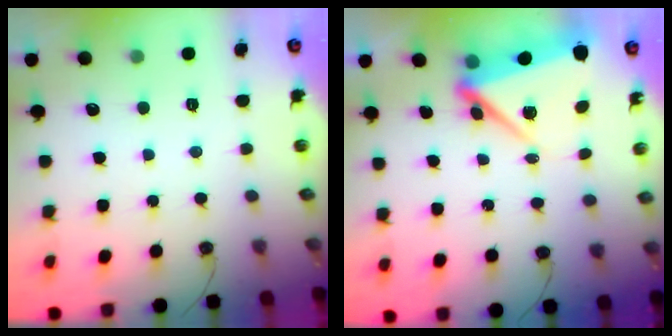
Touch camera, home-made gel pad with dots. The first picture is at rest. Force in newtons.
{"total": 8.3, "press": 8.1, "slide": 1.6}